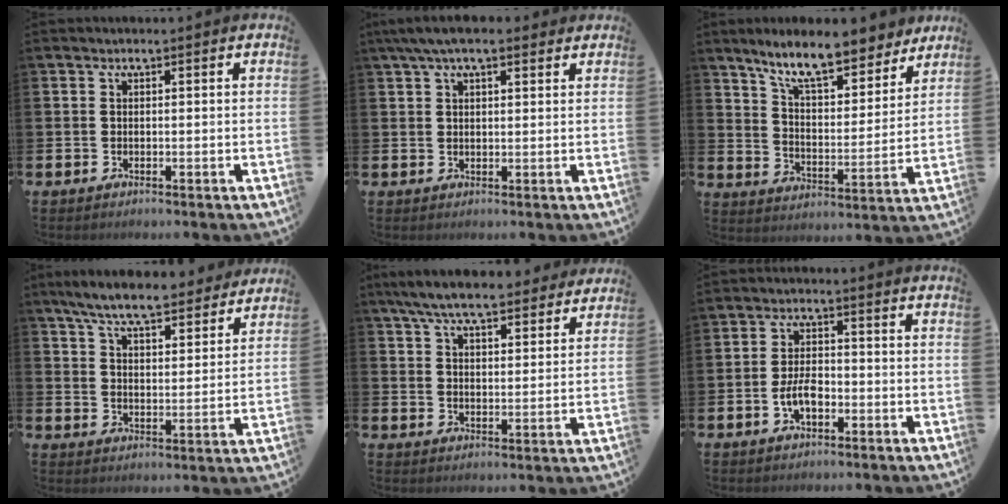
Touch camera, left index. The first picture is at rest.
{"total": 4.7, "force": [3.6, 1.5, 2.7], "torque": [-0.060, -0.001, 0.066]}
{"total": 10.8, "force": [9.5, 2.2, 4.6], "torque": [-0.113, -0.051, 0.167]}
{"total": 7.9, "force": [7.3, 1.3, 2.6], "torque": [-0.077, -0.040, 0.129]}
{"total": 7.8, "force": [7.2, 1.6, 2.4], "torque": [-0.064, -0.035, 0.130]}
{"total": 4.0, "force": [-1.4, 2.1, 3.1], "torque": [-0.055, 0.007, -0.026]}